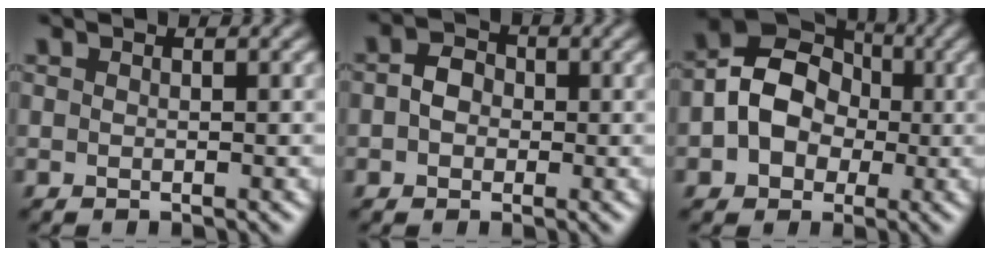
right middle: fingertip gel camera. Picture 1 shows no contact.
{"total": 2.7, "force": [-0.1, 2.3, 1.4], "torque": [-0.022, 0.004, -0.012]}
{"total": 7.9, "force": [-0.2, 6.6, 4.3], "torque": [-0.066, 0.024, -0.023]}